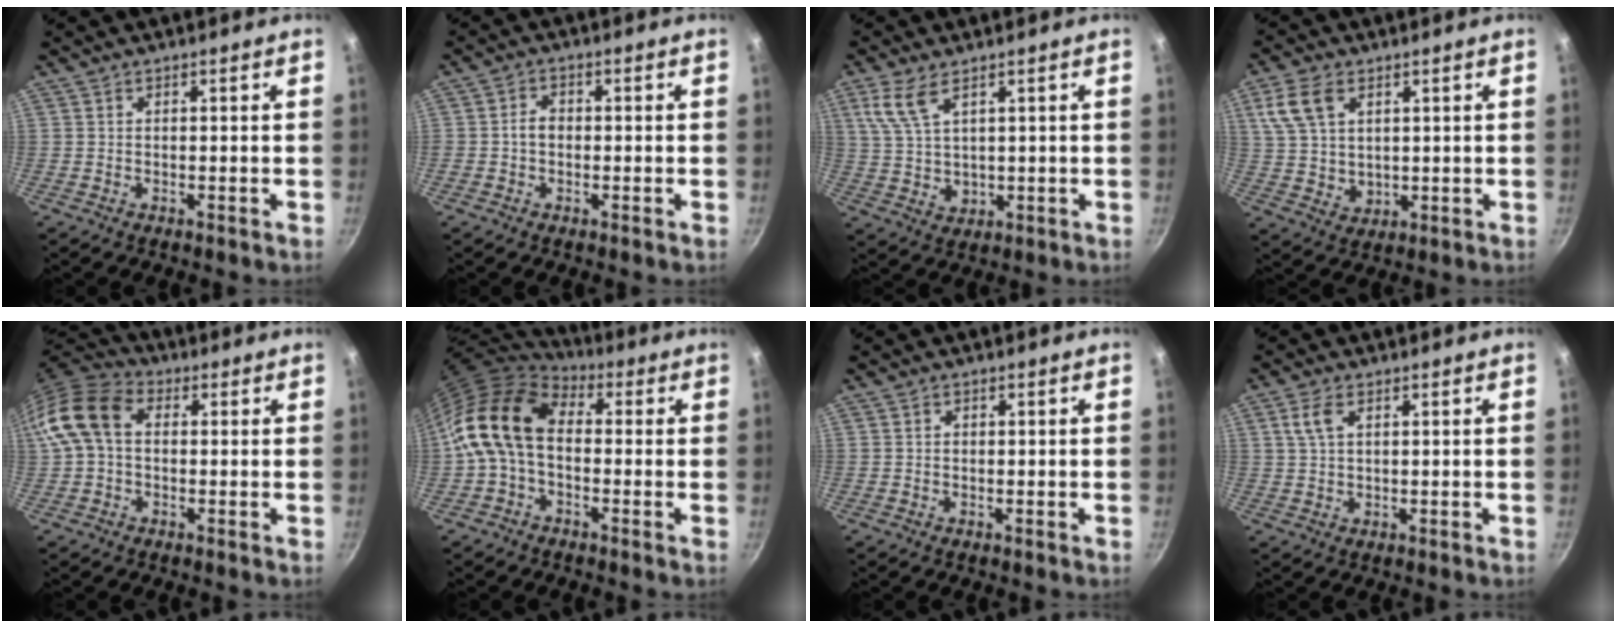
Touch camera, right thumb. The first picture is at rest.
{"total": 2.8, "force": [-0.4, 2.2, 1.7], "torque": [-0.018, 0.013, -0.008]}
{"total": 7.8, "force": [3.8, 4.0, 5.5], "torque": [-0.107, -0.017, 0.086]}
{"total": 9.7, "force": [3.9, 6.4, 6.1], "torque": [-0.107, -0.010, 0.082]}
{"total": 10.9, "force": [0.9, 7.7, 7.6], "torque": [-0.136, 0.029, -0.004]}
{"total": 14.1, "force": [0.3, 9.3, 10.5], "torque": [-0.194, 0.024, -0.014]}
{"total": 0.6, "force": [0.0, 0.6, 0.3], "torque": [-0.003, 0.004, -0.001]}
{"total": 3.9, "force": [1.4, 2.1, 3.0], "torque": [-0.059, 0.004, 0.026]}